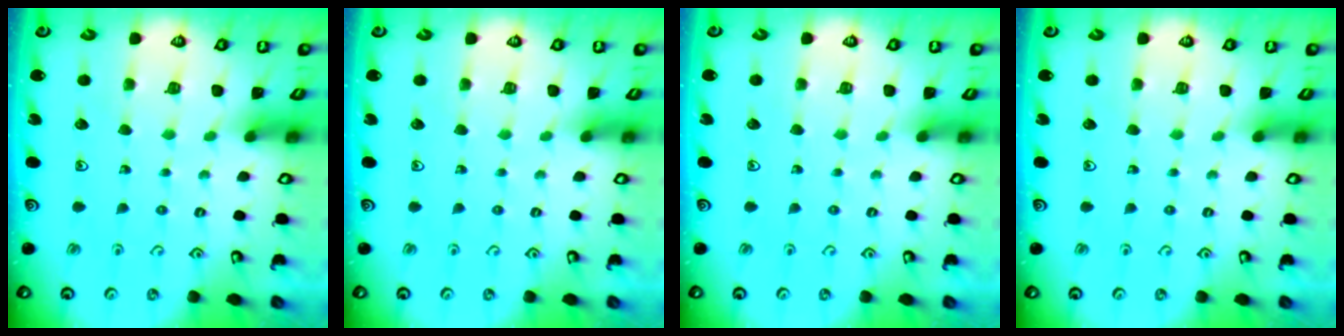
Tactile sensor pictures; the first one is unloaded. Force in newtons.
{"total": 0.0}
{"total": 0.0}
{"total": 0.0}